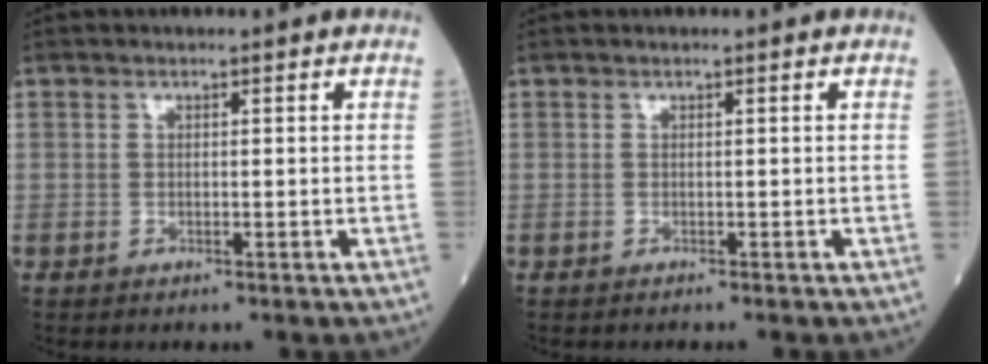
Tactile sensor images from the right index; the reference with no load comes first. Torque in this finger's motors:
{"motor_torque": [0.21, -0.12, 0.12, 0.03]}